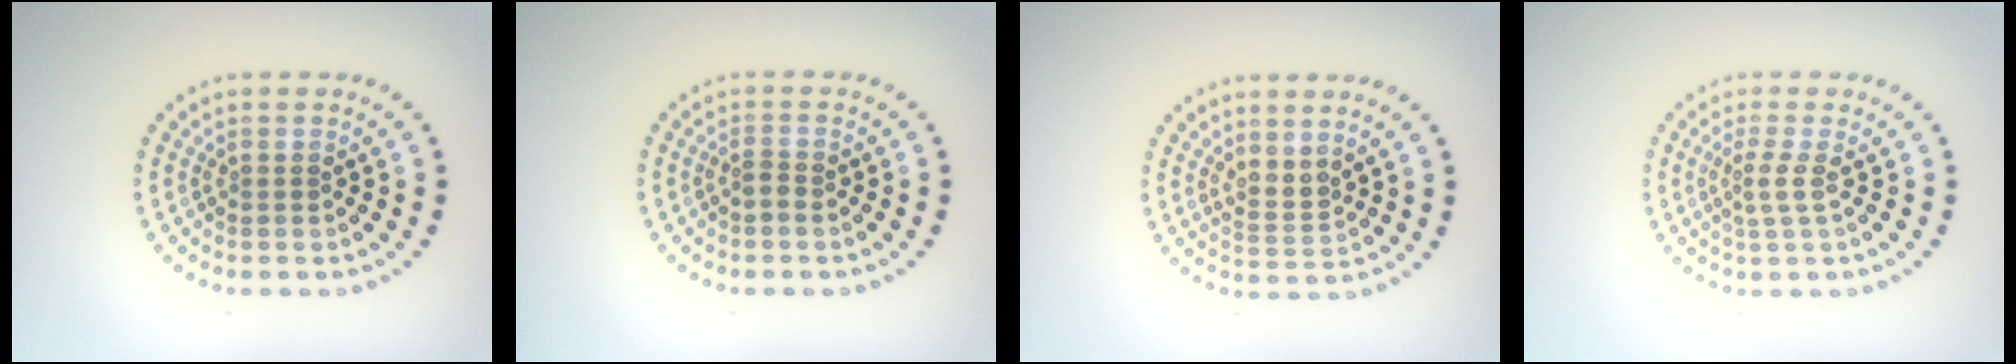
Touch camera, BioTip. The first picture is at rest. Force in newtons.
{"total": 1.1, "press": 0.8, "slide": 0.6}
{"total": 2.0, "press": 1.5, "slide": 1.4}
{"total": 1.8, "press": 1.3, "slide": 1.2}